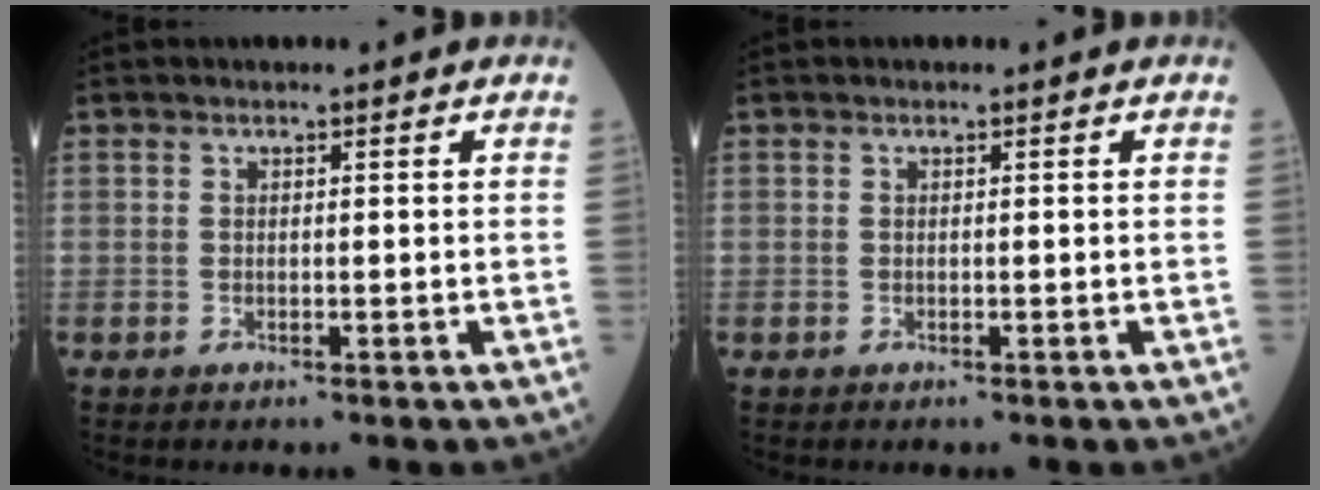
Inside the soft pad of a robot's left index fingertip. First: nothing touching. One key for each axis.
{"total": 0.0}